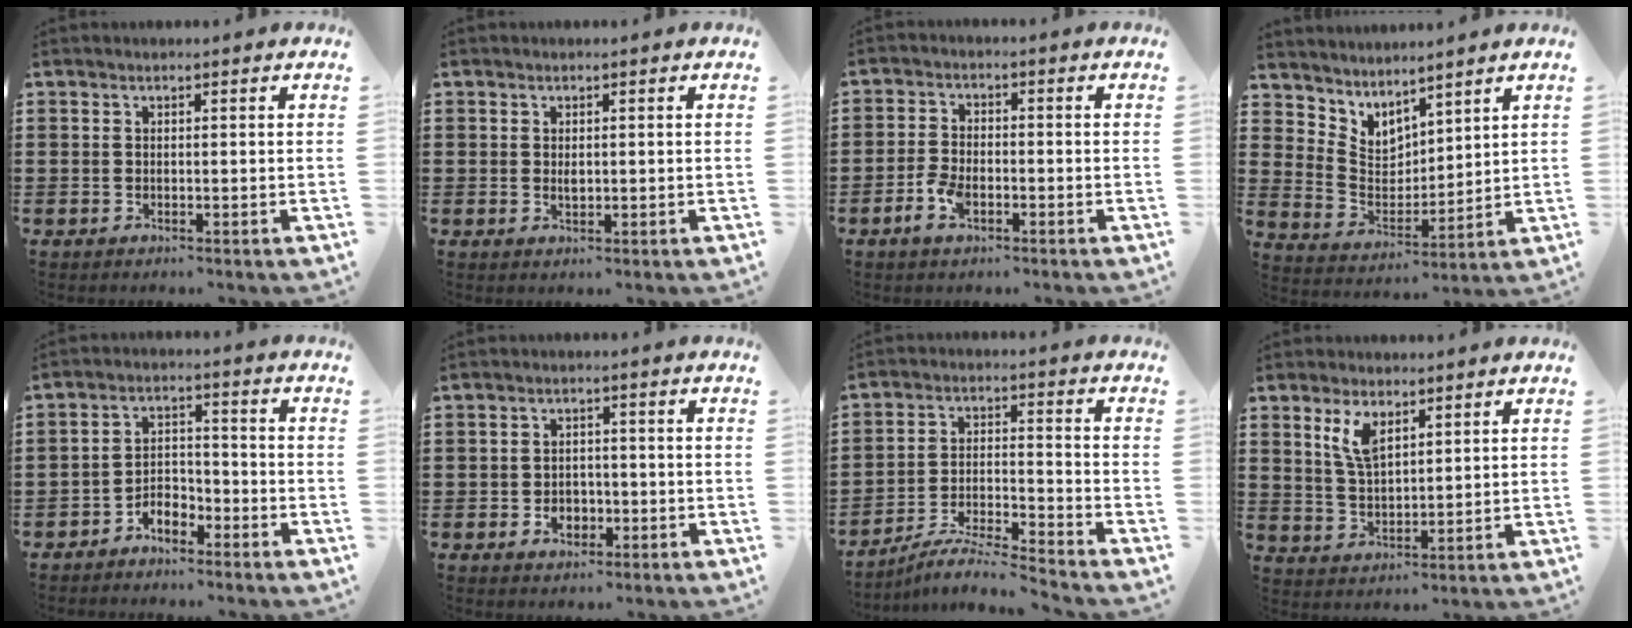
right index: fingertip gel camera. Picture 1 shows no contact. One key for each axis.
{"total": 1.1, "fx": 0.3, "fy": 0.5, "fz": 0.9, "tx": -0.019, "ty": 0.001, "tz": 0.006}
{"total": 3.8, "fx": -1.9, "fy": 1.8, "fz": 2.8, "tx": -0.069, "ty": -0.006, "tz": -0.038}
{"total": 4.6, "fx": 4.2, "fy": 1.8, "fz": -0.3, "tx": -0.024, "ty": -0.034, "tz": 0.076}
{"total": 3.9, "fx": -3.3, "fy": 1.7, "fz": 1.1, "tx": -0.023, "ty": 0.012, "tz": -0.066}
{"total": 2.9, "fx": -1.1, "fy": 2.2, "fz": 1.6, "tx": -0.026, "ty": -0.001, "tz": -0.025}
{"total": 5.9, "fx": -5.6, "fy": -0.2, "fz": 1.6, "tx": -0.037, "ty": -0.008, "tz": -0.112}
{"total": 5.7, "fx": 3.2, "fy": 2.4, "fz": 4.1, "tx": -0.089, "ty": 0.005, "tz": 0.057}